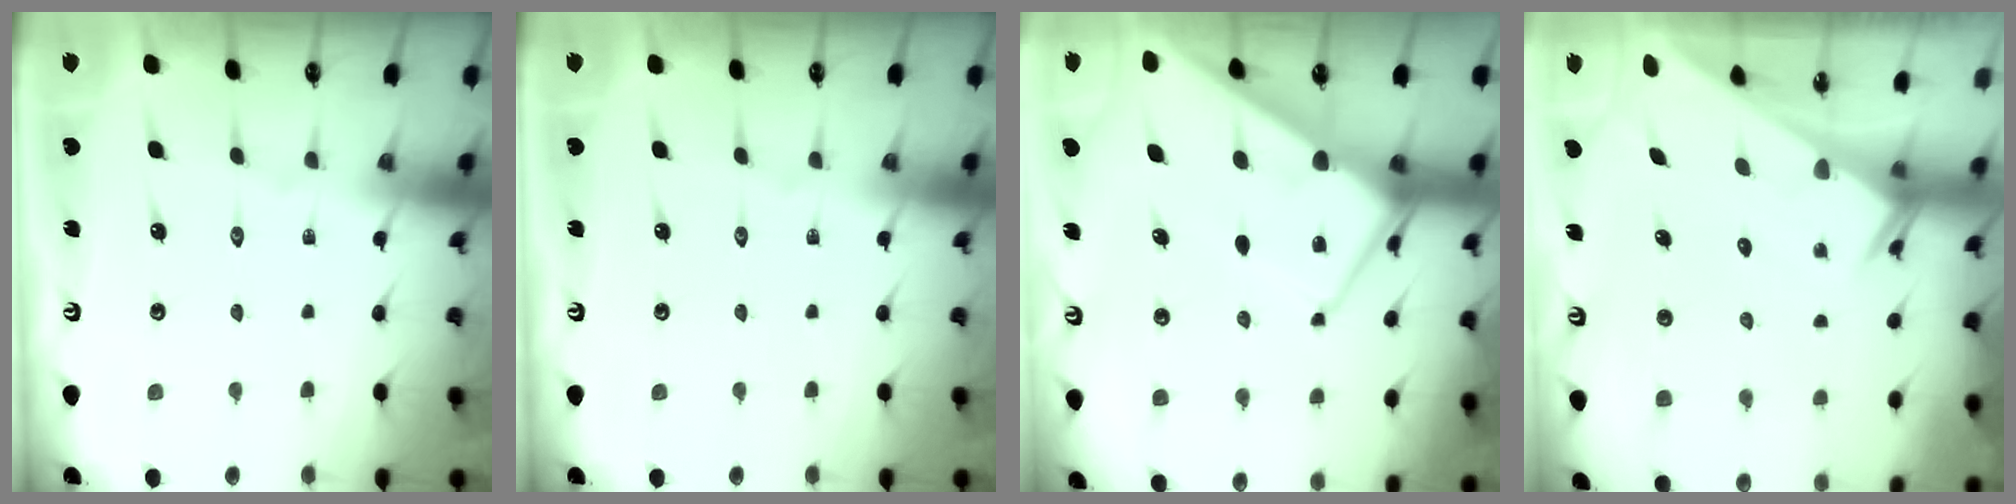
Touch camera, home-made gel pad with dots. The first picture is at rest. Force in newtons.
{"total": 0.0}
{"total": 10.4, "press": 10.3, "slide": 1.0}
{"total": 2.6, "press": 2.6, "slide": 0.1}